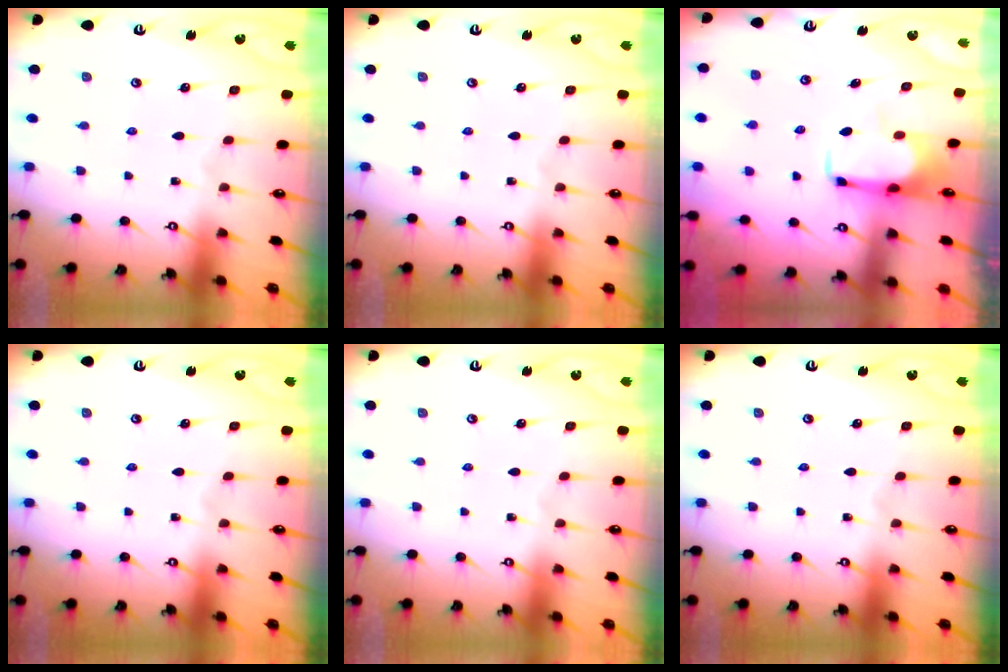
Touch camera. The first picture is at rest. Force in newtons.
{"total": 0.0}
{"total": 1.8, "press": 1.8, "slide": 0.4}
{"total": 0.0}
{"total": 0.0}
{"total": 0.0}